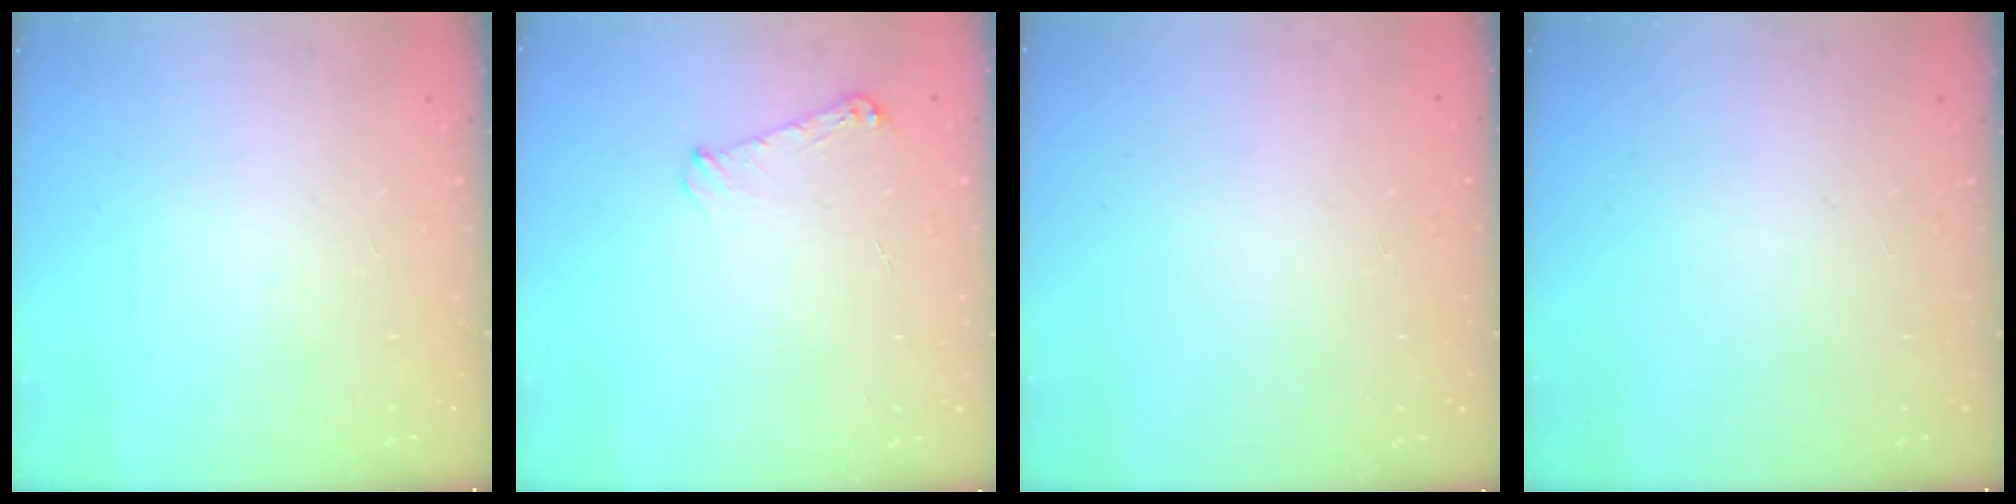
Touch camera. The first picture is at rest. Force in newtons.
{"total": 5.4, "press": 5.4, "slide": 0.5}
{"total": 0.0}
{"total": 0.0}